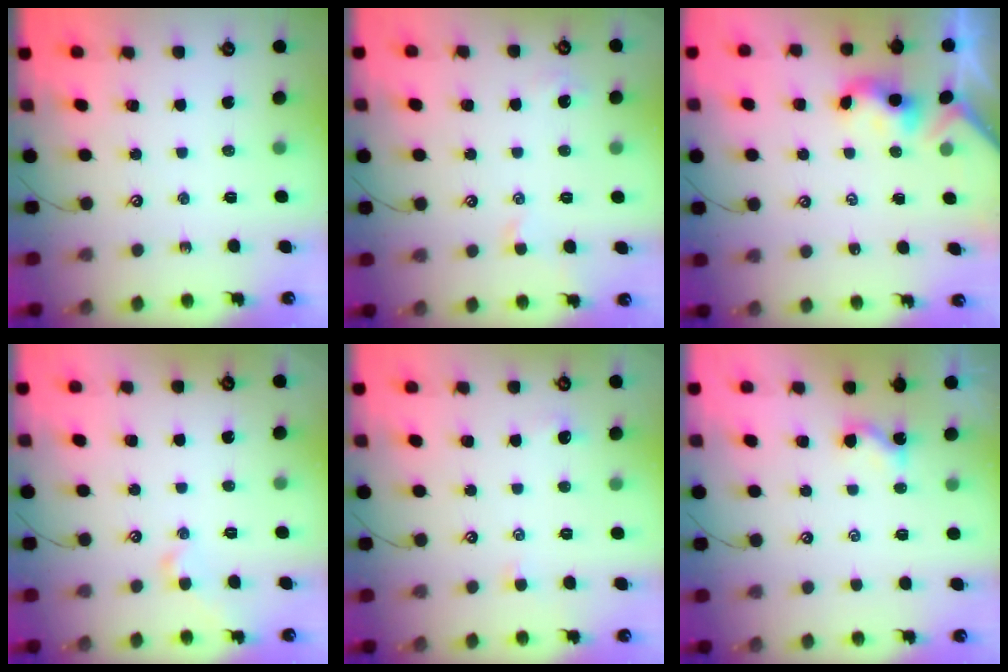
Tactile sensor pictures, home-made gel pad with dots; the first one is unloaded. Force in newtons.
{"total": 0.9, "press": 0.7, "slide": 0.5}
{"total": 2.1, "press": 2.1, "slide": 0.3}
{"total": 1.2, "press": 1.2, "slide": 0.1}
{"total": 1.8, "press": 1.7, "slide": 0.5}
{"total": 1.6, "press": 1.5, "slide": 0.3}